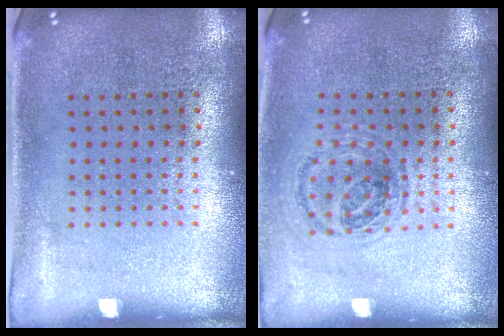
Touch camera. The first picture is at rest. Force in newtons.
{"total": 1.1, "press": 1.0, "slide": 0.5}